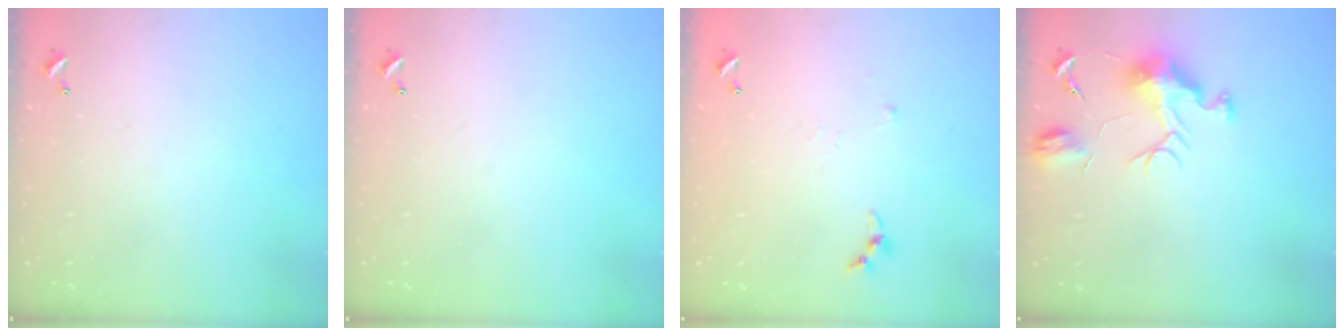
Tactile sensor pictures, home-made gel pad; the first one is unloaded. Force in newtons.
{"total": 0.0}
{"total": 3.0, "press": 2.9, "slide": 0.4}
{"total": 8.7, "press": 8.7, "slide": 0.7}